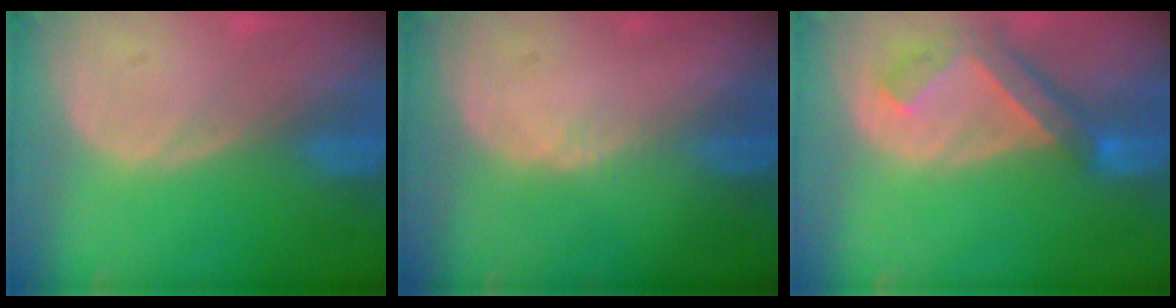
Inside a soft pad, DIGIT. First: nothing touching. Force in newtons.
{"total": 1.0, "press": 0.7, "slide": 0.6}
{"total": 6.4, "press": 5.8, "slide": 2.8}